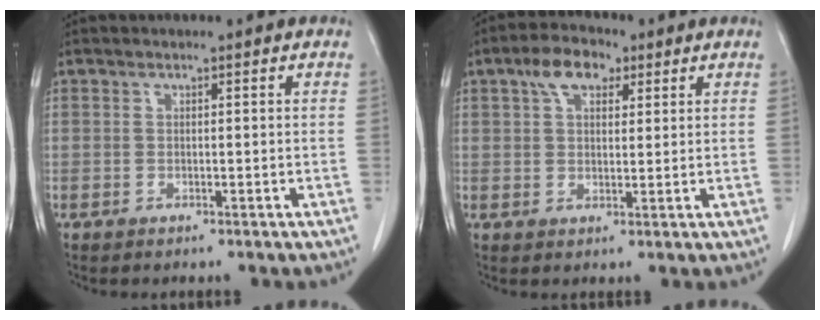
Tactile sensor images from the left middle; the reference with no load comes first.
{"total": 5.8, "force": [3.0, 3.1, 3.9], "torque": [-0.077, 0.021, 0.054]}